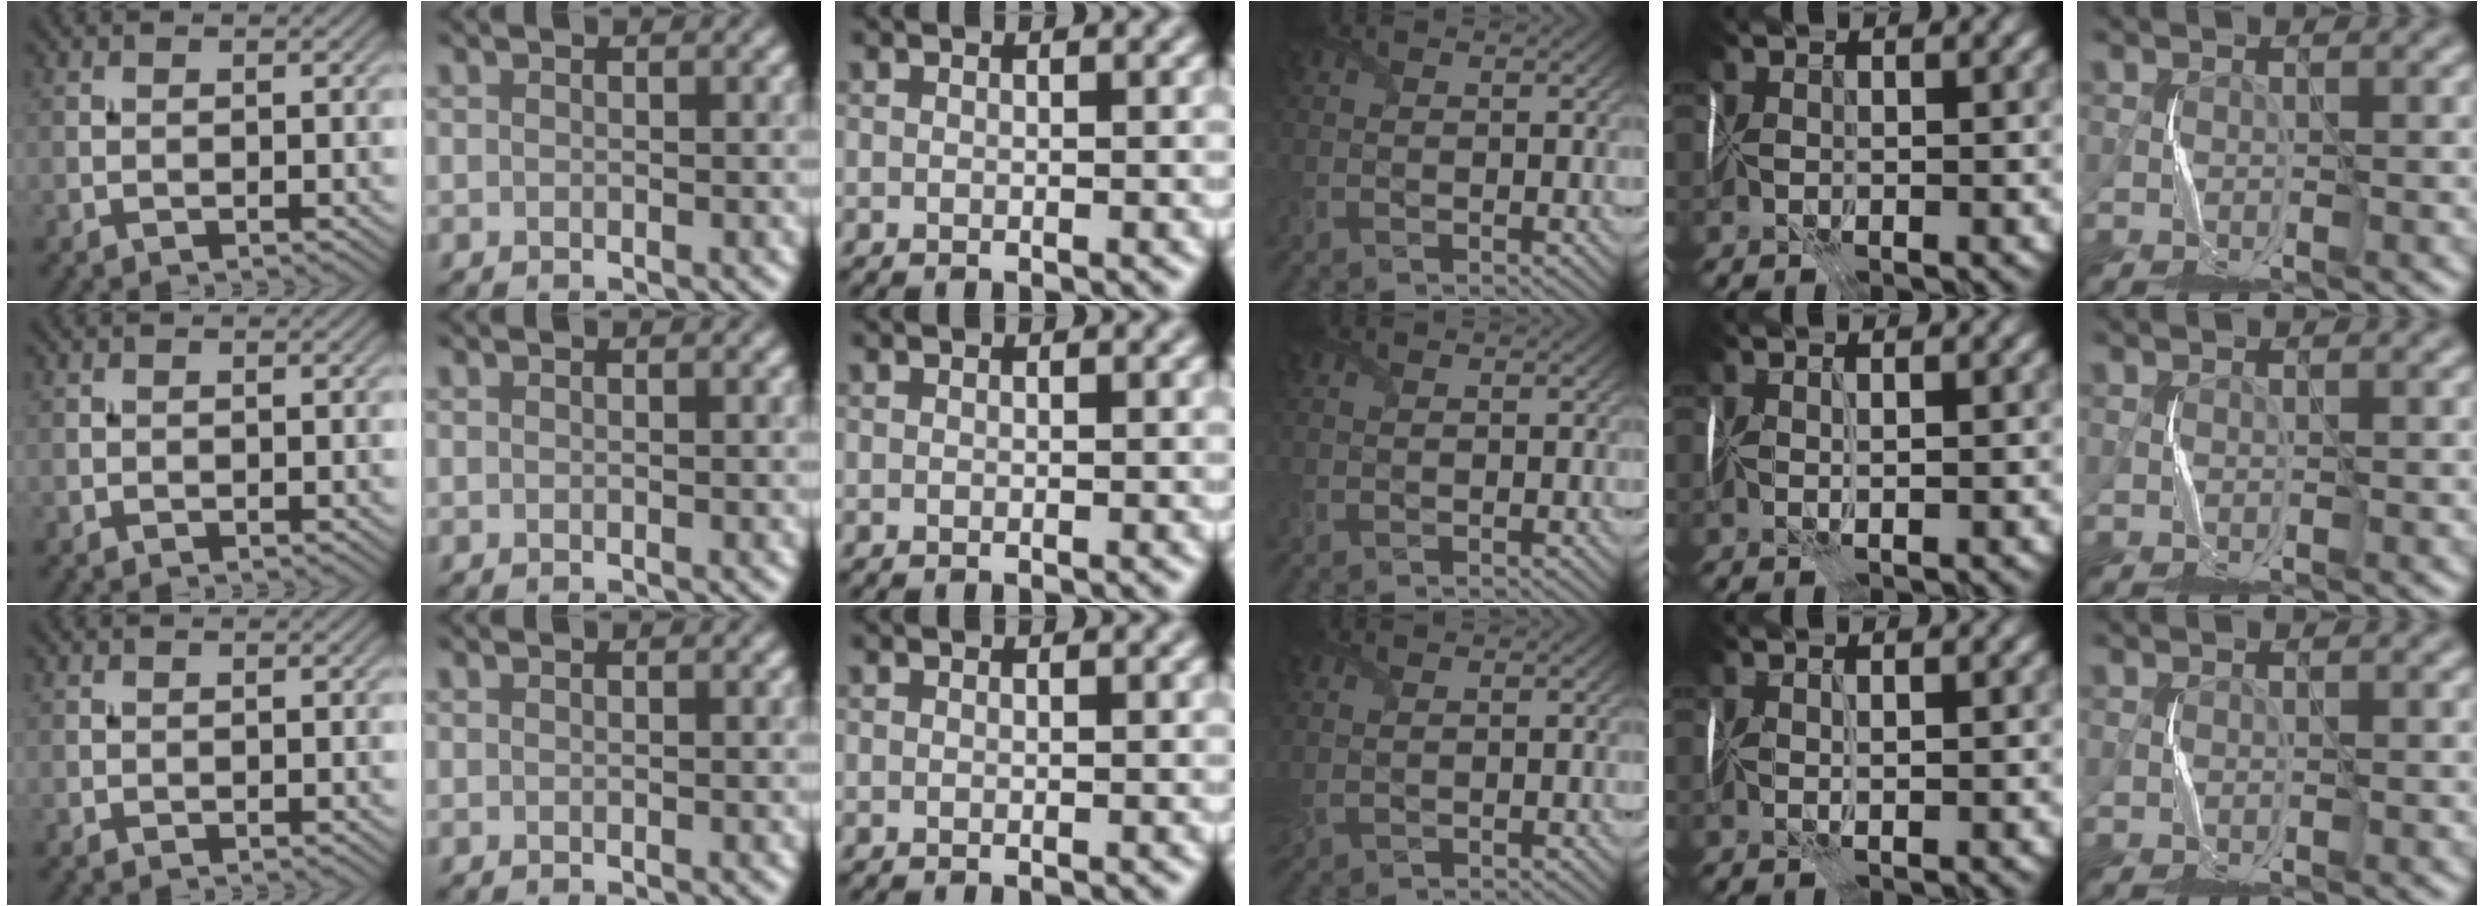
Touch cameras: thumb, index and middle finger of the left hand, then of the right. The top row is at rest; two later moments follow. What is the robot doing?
{"motion": "fold", "object": "handkerchief"}